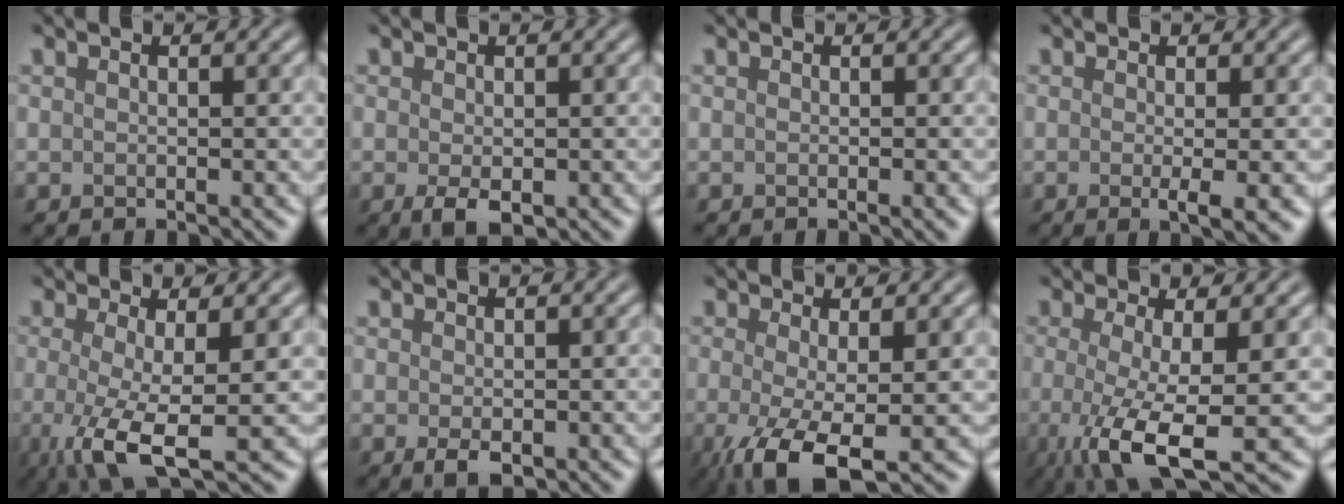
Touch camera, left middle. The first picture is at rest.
{"total": 1.6, "force": [-1.0, 0.4, 1.1], "torque": [-0.033, -0.001, -0.002]}
{"total": 0.8, "force": [-0.3, 0.2, 0.7], "torque": [-0.010, 0.007, 0.001]}
{"total": 2.7, "force": [-0.7, 0.3, 2.6], "torque": [-0.038, 0.004, 0.000]}
{"total": 5.6, "force": [-1.6, 1.1, 5.3], "torque": [-0.099, -0.008, -0.019]}
{"total": 1.3, "force": [-1.0, 0.3, 0.8], "torque": [-0.025, 0.000, -0.003]}
{"total": 5.5, "force": [-2.4, 1.2, 4.9], "torque": [-0.104, -0.012, -0.029]}
{"total": 7.0, "force": [-2.2, 1.5, 6.5], "torque": [-0.121, -0.013, -0.028]}